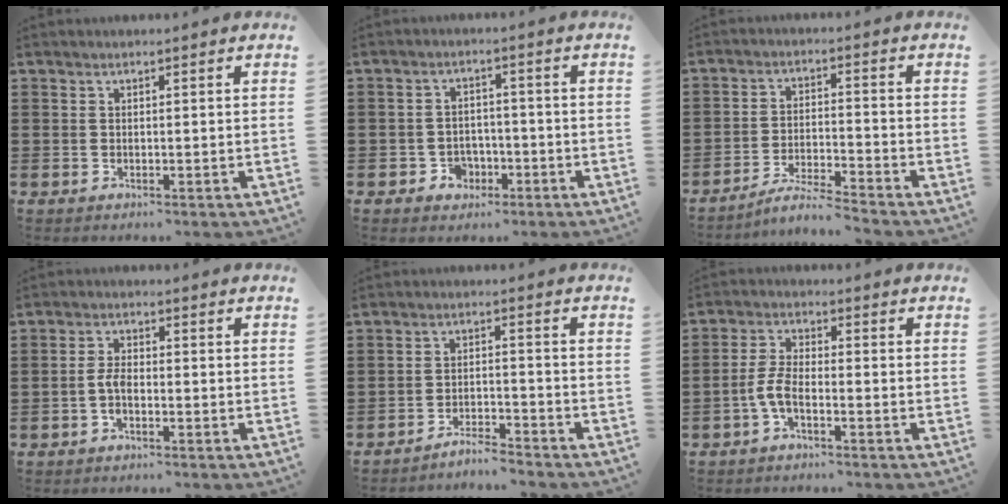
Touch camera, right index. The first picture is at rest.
{"total": 3.1, "force": [-1.7, 2.5, 0.7], "torque": [-0.023, 0.004, -0.038]}
{"total": 4.9, "force": [-4.6, -0.4, 1.5], "torque": [-0.042, -0.009, -0.096]}
{"total": 2.9, "force": [-1.0, 1.1, 2.5], "torque": [-0.061, -0.004, -0.023]}
{"total": 3.7, "force": [-3.7, -0.2, 0.2], "torque": [-0.009, 0.000, -0.077]}
{"total": 4.3, "force": [-2.0, 1.4, 3.6], "torque": [-0.089, -0.003, -0.044]}